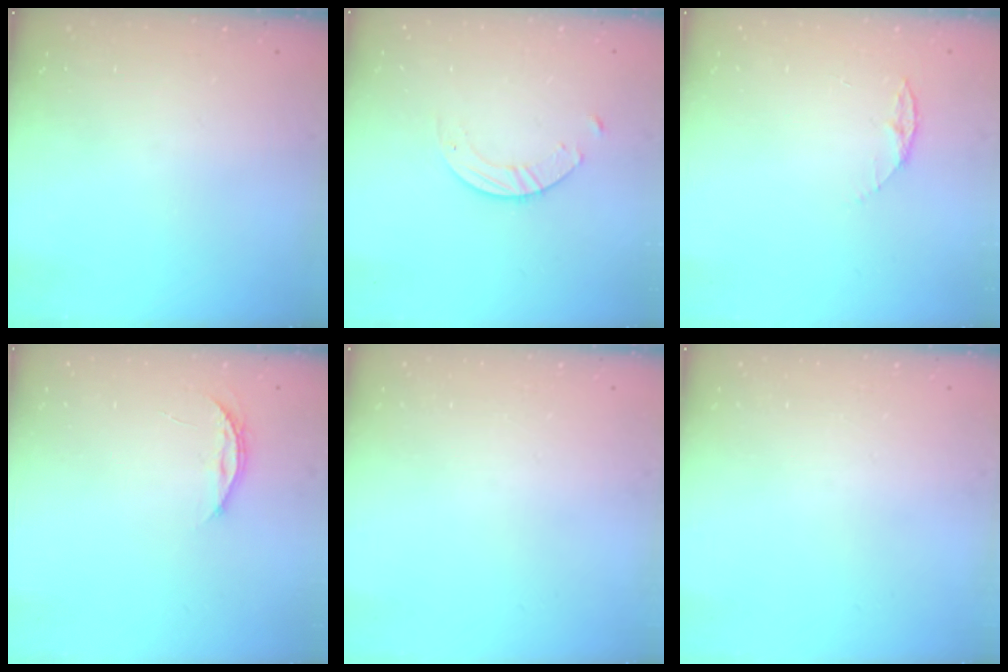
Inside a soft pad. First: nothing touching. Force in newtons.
{"total": 1.4, "press": 1.4, "slide": 0.2}
{"total": 4.4, "press": 4.4, "slide": 0.5}
{"total": 4.0, "press": 3.9, "slide": 0.5}
{"total": 0.0}
{"total": 0.0}